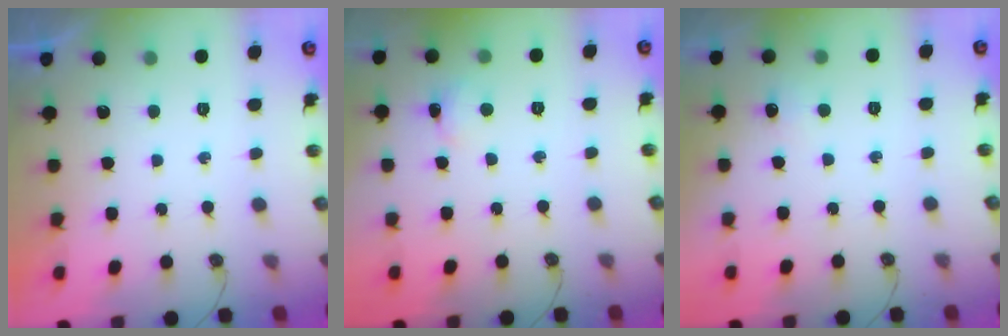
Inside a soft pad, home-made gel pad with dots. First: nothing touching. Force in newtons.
{"total": 2.0, "press": 1.9, "slide": 0.4}
{"total": 4.1, "press": 4.0, "slide": 1.0}